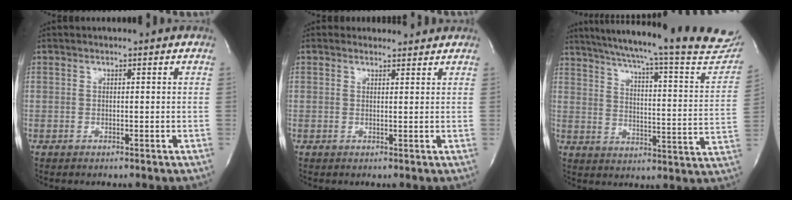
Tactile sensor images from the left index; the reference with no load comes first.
{"total": 1.7, "force": [1.5, 0.7, -0.2], "torque": [-0.007, 0.003, 0.014]}
{"total": 29.9, "force": [26.5, 2.3, 13.8], "torque": [-0.209, -0.086, 0.318]}